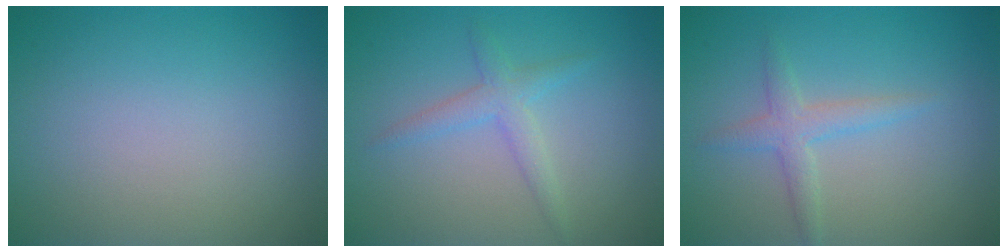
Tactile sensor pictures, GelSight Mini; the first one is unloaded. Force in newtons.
{"total": 2.1, "press": 2.1, "slide": 0.3}
{"total": 2.1, "press": 2.1, "slide": 0.1}